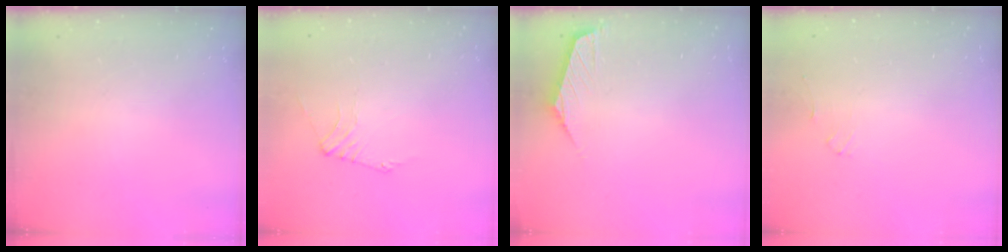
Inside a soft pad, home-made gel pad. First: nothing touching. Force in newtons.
{"total": 1.9, "press": 1.9, "slide": 0.5}
{"total": 1.3, "press": 1.2, "slide": 0.5}
{"total": 0.6, "press": 0.5, "slide": 0.4}